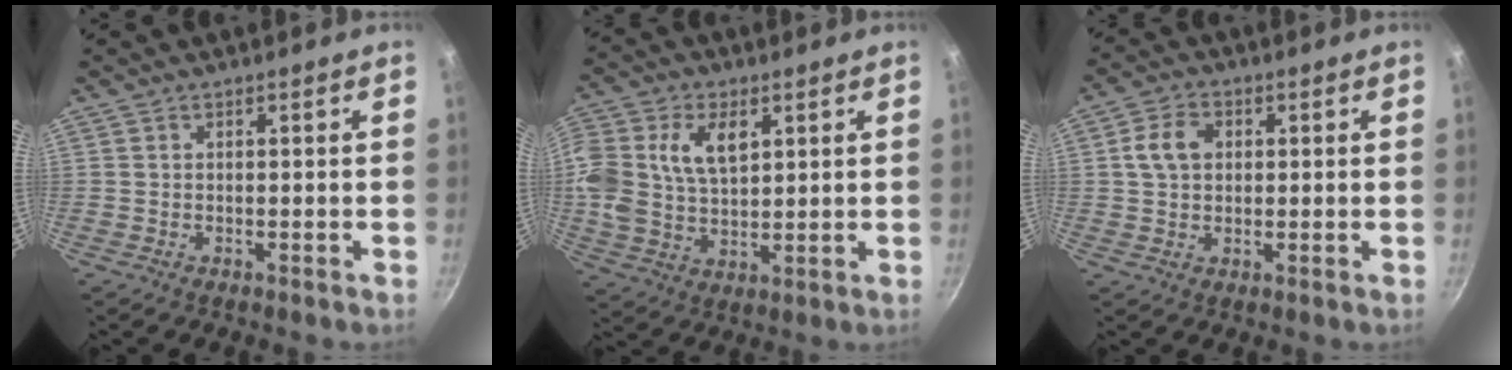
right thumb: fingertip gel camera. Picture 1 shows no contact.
{"total": 15.9, "force": [4.5, 10.3, 11.3], "torque": [-0.238, 0.000, 0.085]}
{"total": 6.1, "force": [1.2, 4.6, 3.9], "torque": [-0.067, 0.009, 0.018]}